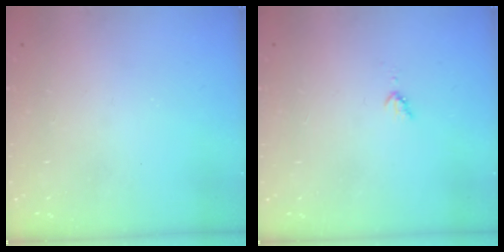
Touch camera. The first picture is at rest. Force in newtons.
{"total": 2.8, "press": 2.8, "slide": 0.4}